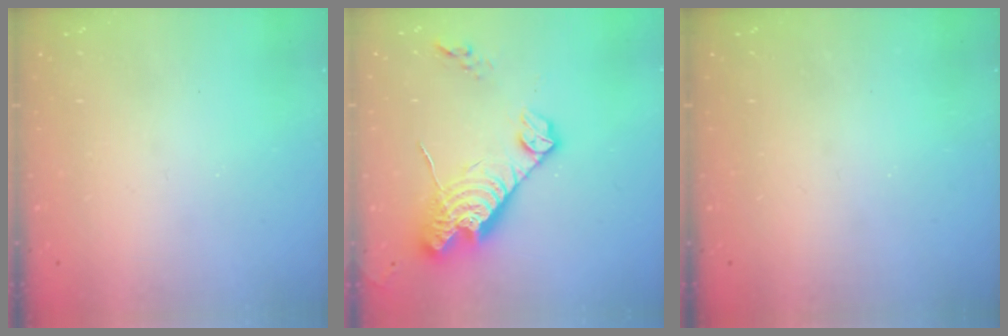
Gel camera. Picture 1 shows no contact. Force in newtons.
{"total": 14.8, "press": 14.8, "slide": 1.1}
{"total": 0.0}